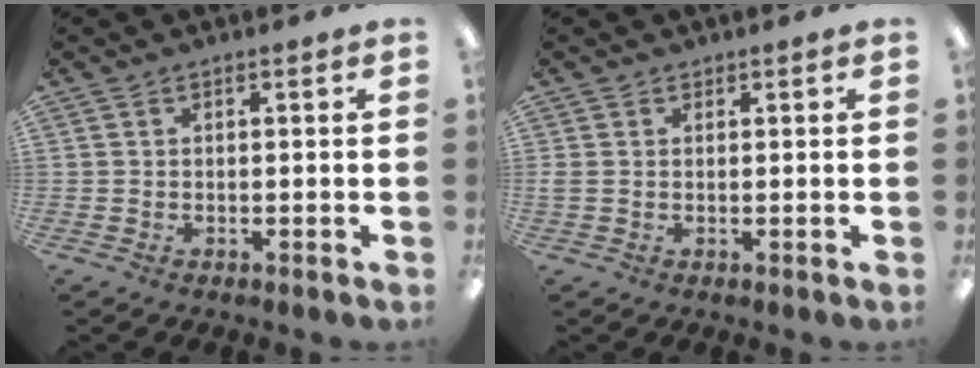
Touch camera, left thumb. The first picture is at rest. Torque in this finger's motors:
{"motor_torque": [-0.06, 0.06, 0.05, -0.08, -0.01]}